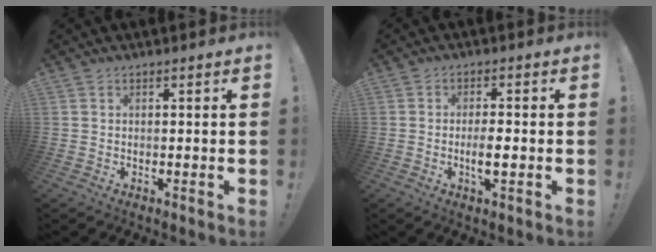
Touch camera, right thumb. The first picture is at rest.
{"total": 4.8, "force": [-1.2, 1.1, 4.5], "torque": [-0.089, -0.004, -0.025]}